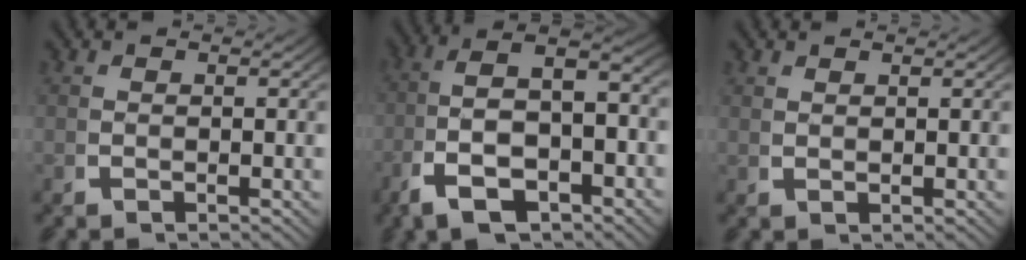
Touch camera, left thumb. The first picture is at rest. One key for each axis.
{"total": 9.8, "fx": -1.1, "fy": 5.9, "fz": 7.8, "tx": -0.149, "ty": -0.015, "tz": -0.013}
{"total": 1.1, "fx": 1.0, "fy": -0.3, "fz": 0.1, "tx": -0.003, "ty": 0.001, "tz": 0.025}